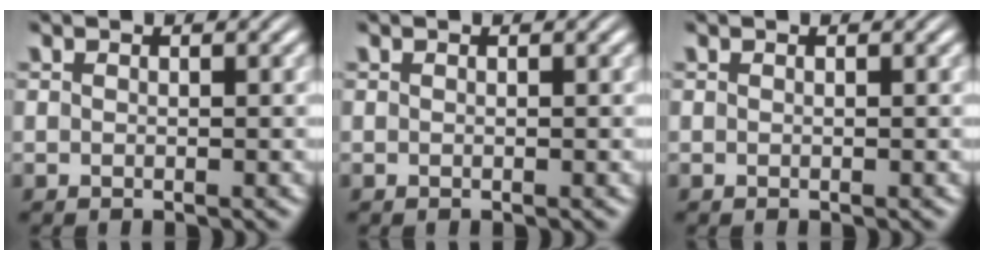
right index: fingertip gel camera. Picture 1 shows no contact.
{"total": 0.0}
{"total": 0.0}